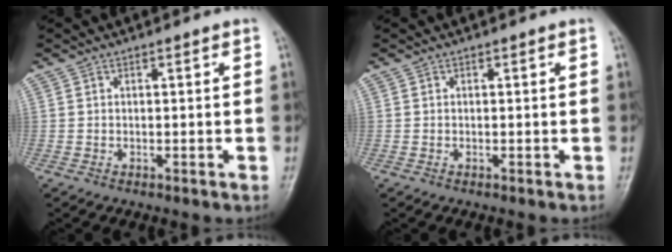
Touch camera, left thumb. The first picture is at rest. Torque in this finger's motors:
{"motor_torque": [-0.06, 0.05, 0.01, 0.01, 0.00]}